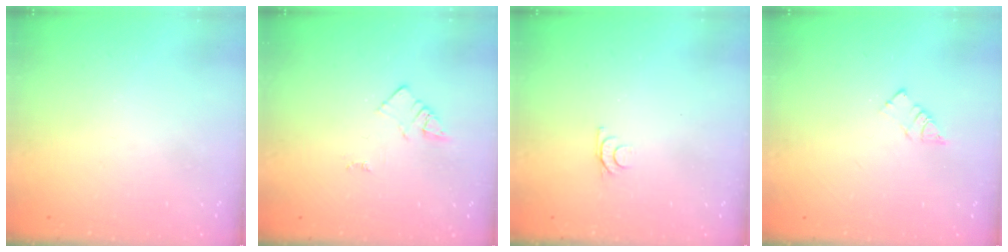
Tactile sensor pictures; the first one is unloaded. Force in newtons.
{"total": 2.1, "press": 2.1, "slide": 0.3}
{"total": 4.2, "press": 4.1, "slide": 0.5}
{"total": 3.6, "press": 3.6, "slide": 0.4}